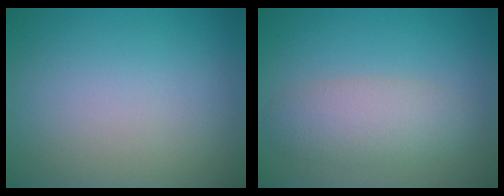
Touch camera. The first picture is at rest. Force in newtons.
{"total": 3.7, "press": 3.7, "slide": 0.3}